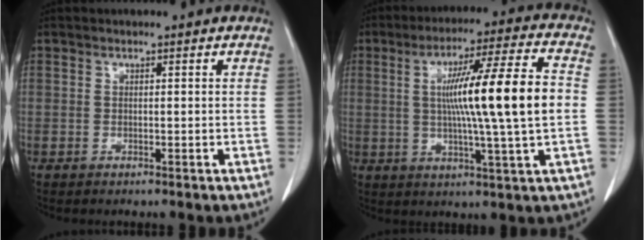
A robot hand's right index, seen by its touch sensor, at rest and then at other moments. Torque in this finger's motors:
{"motor_torque": [1.54, -0.07, 0.80, 0.21]}